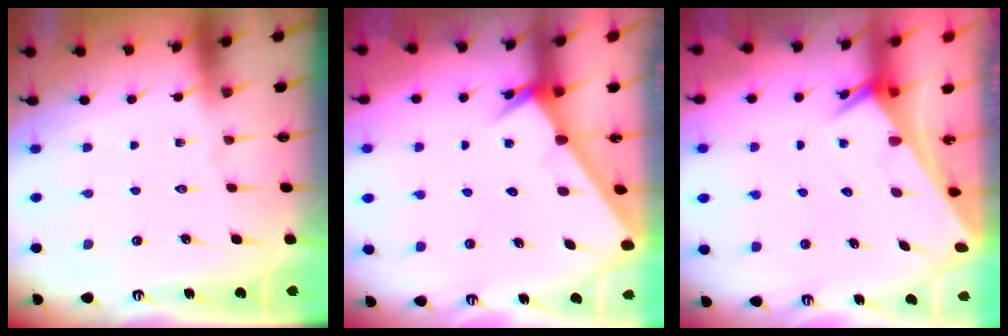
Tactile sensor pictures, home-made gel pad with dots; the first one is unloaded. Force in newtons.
{"total": 2.5, "press": 2.5, "slide": 0.1}
{"total": 2.6, "press": 2.6, "slide": 0.1}